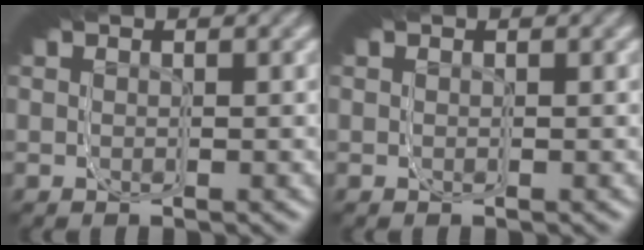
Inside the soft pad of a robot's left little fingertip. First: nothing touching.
{"total": 0.0}